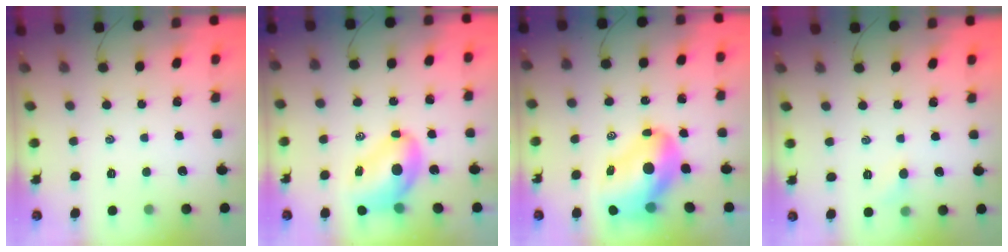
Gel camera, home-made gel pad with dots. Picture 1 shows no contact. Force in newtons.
{"total": 8.3, "press": 8.2, "slide": 1.4}
{"total": 13.8, "press": 13.2, "slide": 3.9}
{"total": 4.1, "press": 3.9, "slide": 1.2}